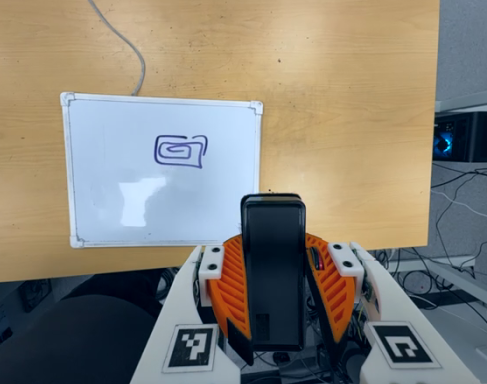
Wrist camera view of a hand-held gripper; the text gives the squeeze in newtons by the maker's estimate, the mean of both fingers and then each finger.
{"total": 8.1, "left": 6.4, "right": 9.8}